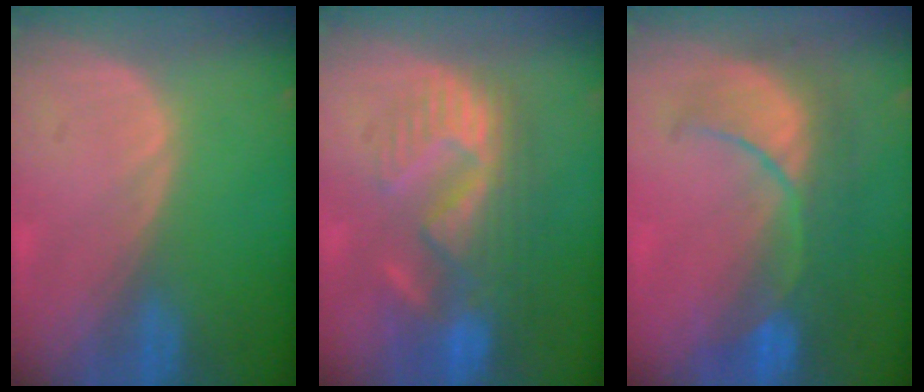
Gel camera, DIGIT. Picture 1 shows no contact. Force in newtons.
{"total": 11.0, "press": 9.7, "slide": 5.3}
{"total": 8.6, "press": 8.5, "slide": 1.4}